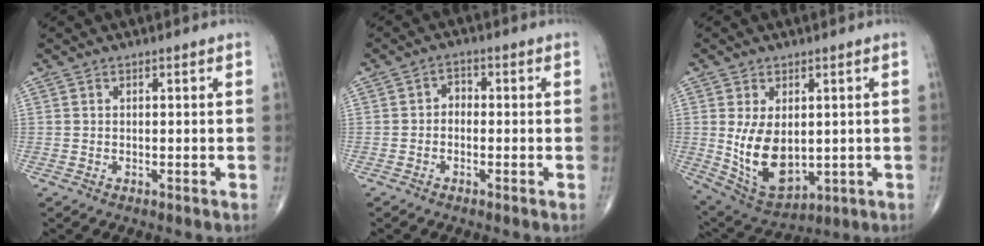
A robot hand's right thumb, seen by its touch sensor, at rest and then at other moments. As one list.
[{"total": 2.3, "force": [-0.5, 1.8, 1.4], "torque": [-0.009, 0.014, -0.020]}, {"total": 12.1, "force": [0.1, 7.5, 9.5], "torque": [-0.155, -0.013, 0.031]}]